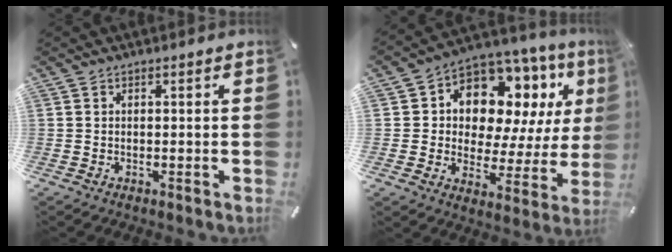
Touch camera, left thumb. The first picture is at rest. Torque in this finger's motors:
{"motor_torque": [2.41, 2.59, 1.54, -1.23, 0.17]}